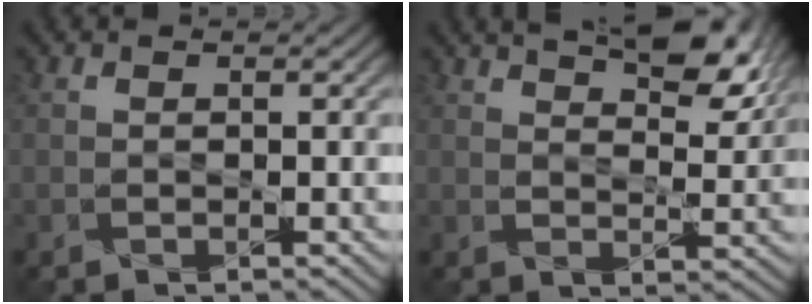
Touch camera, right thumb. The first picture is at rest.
{"total": 9.4, "force": [6.6, 3.2, 5.9], "torque": [-0.089, 0.000, 0.097]}